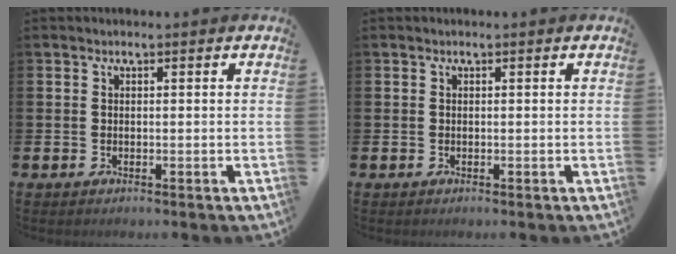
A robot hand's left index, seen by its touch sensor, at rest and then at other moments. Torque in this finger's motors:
{"motor_torque": [0.01, 0.11, -0.03, -0.01]}